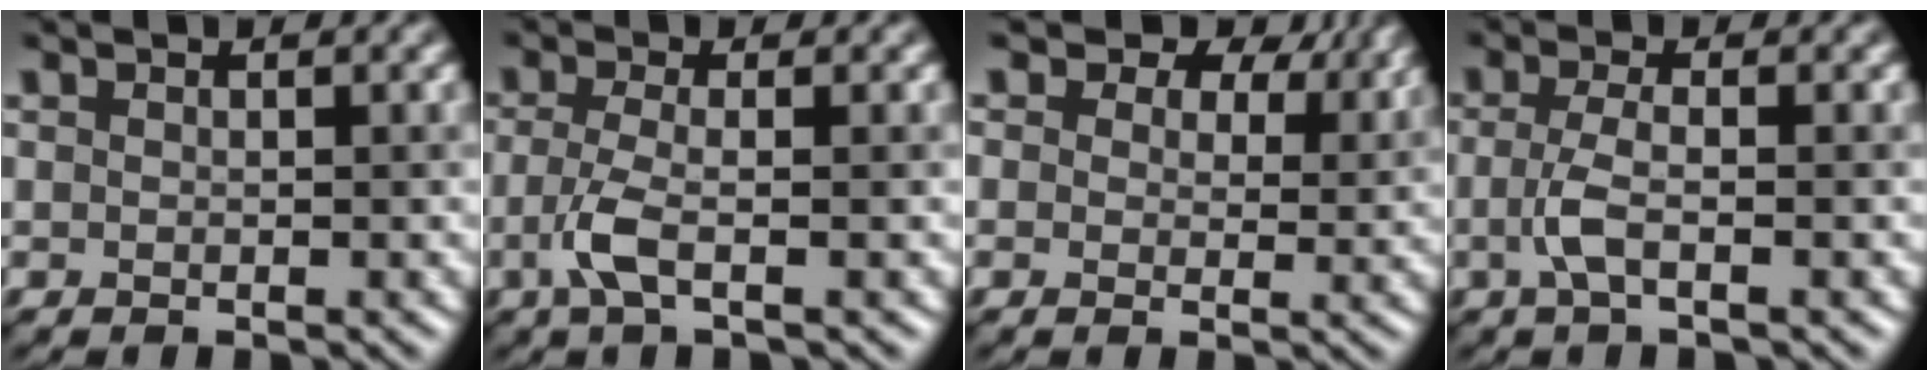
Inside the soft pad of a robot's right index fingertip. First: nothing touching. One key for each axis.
{"total": 2.9, "fx": -0.9, "fy": 0.7, "fz": 2.7, "tx": -0.065, "ty": -0.002, "tz": -0.025}
{"total": 7.1, "fx": 4.7, "fy": 4.0, "fz": 3.6, "tx": -0.060, "ty": 0.005, "tz": 0.054}
{"total": 2.6, "fx": -0.6, "fy": 0.7, "fz": 2.4, "tx": -0.054, "ty": 0.000, "tz": -0.017}